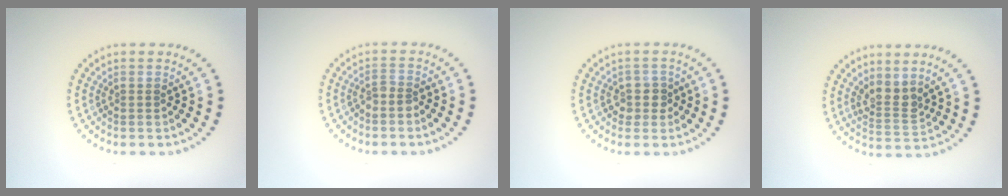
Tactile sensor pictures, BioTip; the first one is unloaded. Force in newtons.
{"total": 1.4, "press": 1.1, "slide": 0.9}
{"total": 1.8, "press": 1.4, "slide": 1.1}
{"total": 2.5, "press": 2.0, "slide": 1.6}